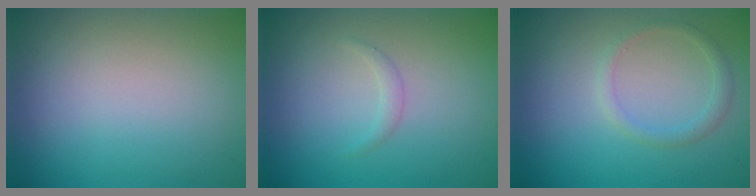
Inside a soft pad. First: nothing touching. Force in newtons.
{"total": 0.8, "press": 0.8, "slide": 0.1}
{"total": 1.4, "press": 1.4, "slide": 0.1}